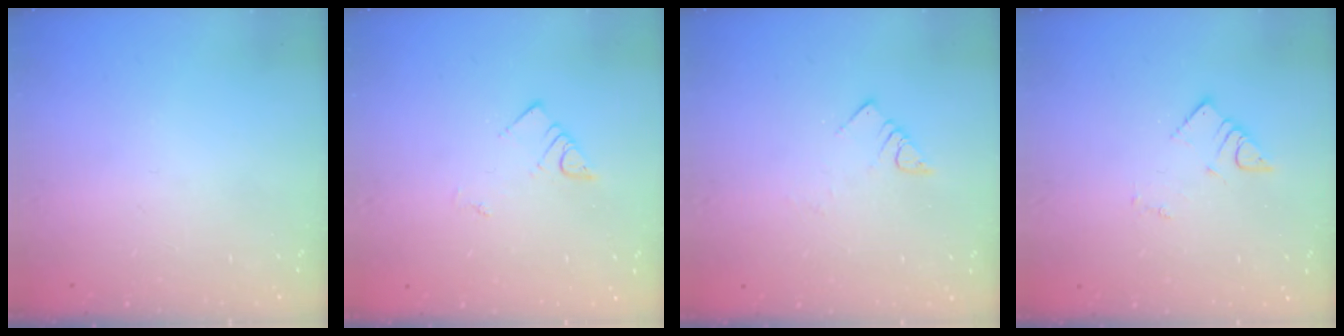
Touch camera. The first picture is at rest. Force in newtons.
{"total": 3.6, "press": 3.6, "slide": 0.6}
{"total": 4.0, "press": 4.0, "slide": 0.4}
{"total": 3.2, "press": 3.2, "slide": 0.1}